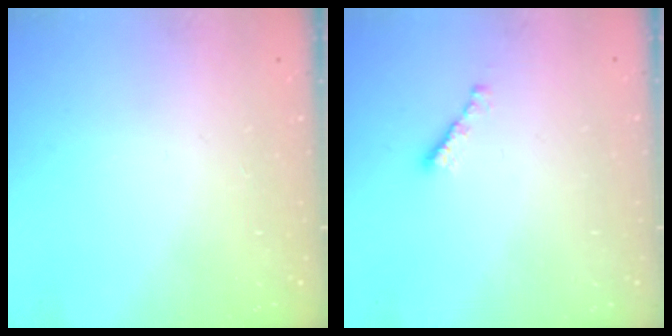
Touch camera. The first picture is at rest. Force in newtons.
{"total": 2.3, "press": 2.2, "slide": 0.4}